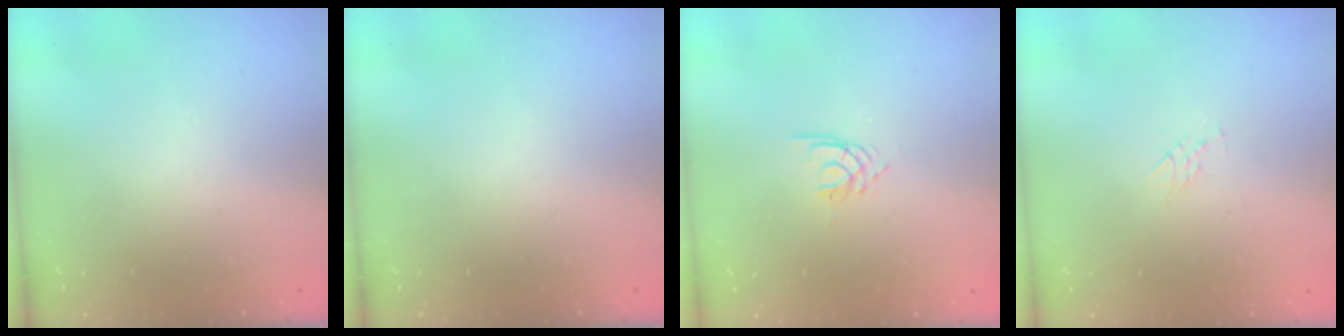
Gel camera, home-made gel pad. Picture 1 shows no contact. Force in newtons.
{"total": 0.0}
{"total": 1.9, "press": 1.9, "slide": 0.2}
{"total": 3.5, "press": 3.3, "slide": 1.1}